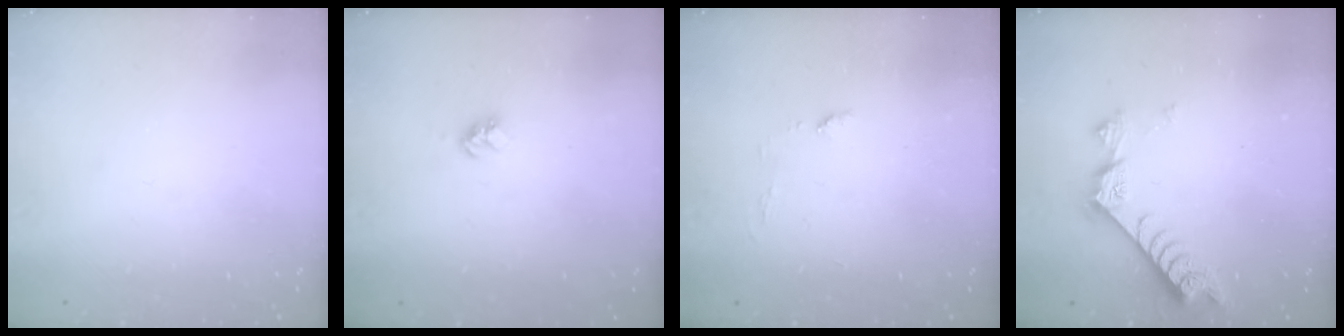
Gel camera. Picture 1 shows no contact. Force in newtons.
{"total": 3.9, "press": 3.8, "slide": 0.5}
{"total": 5.4, "press": 5.4, "slide": 0.6}
{"total": 7.6, "press": 7.5, "slide": 1.0}